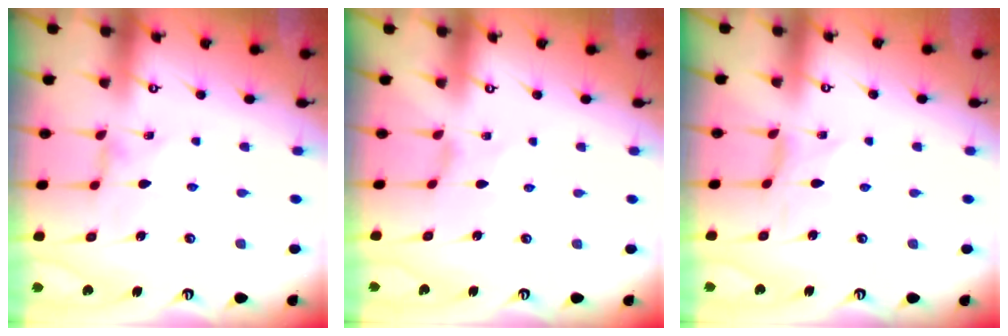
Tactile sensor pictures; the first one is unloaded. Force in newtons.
{"total": 0.0}
{"total": 0.7, "press": 0.6, "slide": 0.3}